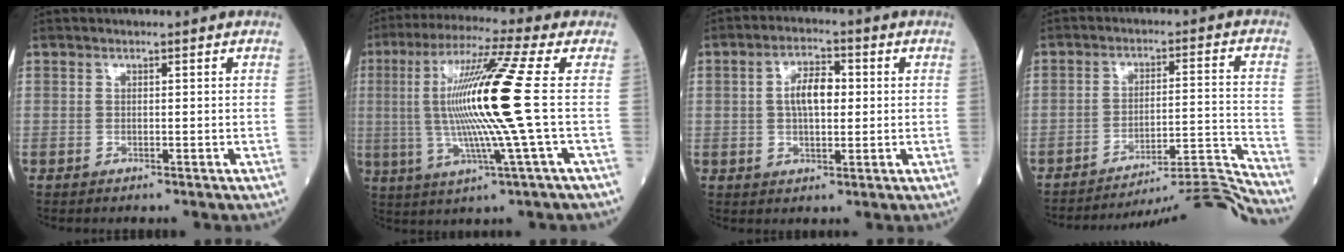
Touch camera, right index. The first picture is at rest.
{"total": 15.8, "force": [0.7, -1.8, 15.7], "torque": [-0.306, 0.001, 0.001]}
{"total": 5.9, "force": [0.6, 2.6, 5.3], "torque": [-0.099, 0.011, 0.009]}
{"total": 13.9, "force": [-13.4, -3.6, 1.1], "torque": [0.010, 0.024, -0.204]}